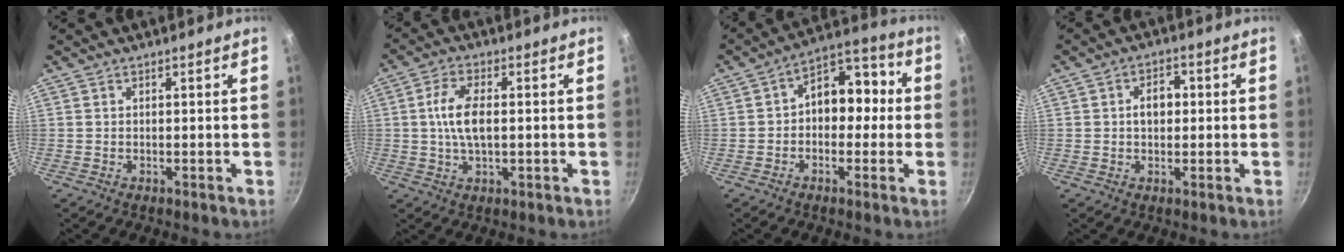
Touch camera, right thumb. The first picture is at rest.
{"total": 7.7, "force": [0.3, 3.8, 6.6], "torque": [-0.128, 0.011, 0.003]}
{"total": 10.7, "force": [-0.2, 7.7, 7.4], "torque": [-0.047, 0.043, -0.022]}
{"total": 4.7, "force": [0.4, 3.4, 3.3], "torque": [-0.025, 0.011, 0.001]}